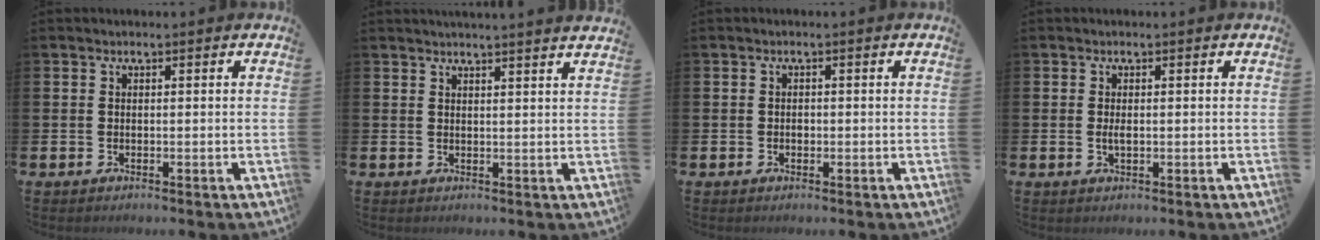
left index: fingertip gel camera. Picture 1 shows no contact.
{"total": 2.4, "force": [2.3, -0.6, -0.1], "torque": [0.003, -0.015, 0.043]}
{"total": 0.6, "force": [-0.1, 0.6, 0.3], "torque": [-0.002, 0.003, -0.004]}
{"total": 1.3, "force": [0.1, 0.5, 1.2], "torque": [-0.019, 0.002, -0.002]}